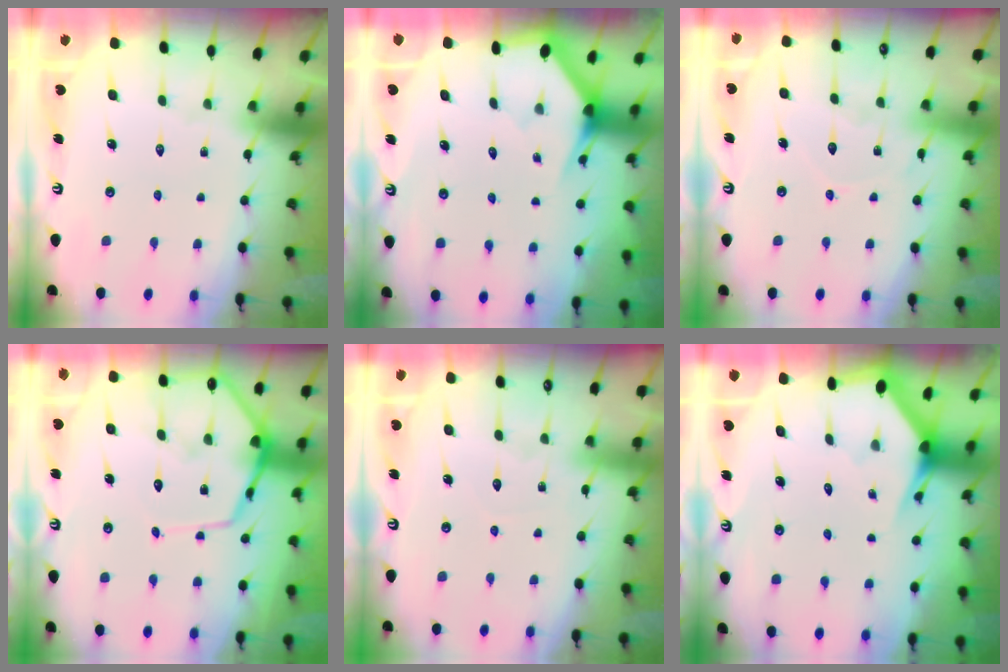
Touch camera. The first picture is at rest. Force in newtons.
{"total": 2.9, "press": 2.9, "slide": 0.1}
{"total": 8.4, "press": 8.4, "slide": 0.8}
{"total": 11.8, "press": 11.7, "slide": 1.2}
{"total": 4.4, "press": 4.4, "slide": 0.4}
{"total": 3.1, "press": 3.1, "slide": 0.1}